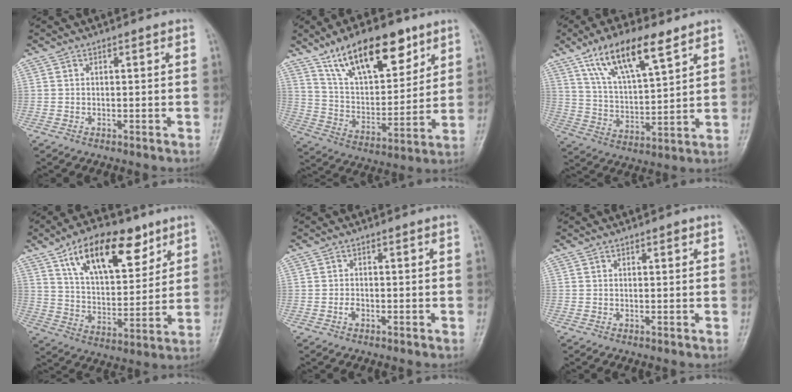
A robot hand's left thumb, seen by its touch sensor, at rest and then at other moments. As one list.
[{"total": 19.0, "force": [11.8, 8.3, 12.3], "torque": [-0.155, -0.050, 0.212]}, {"total": 14.9, "force": [9.0, 5.0, 10.7], "torque": [-0.170, -0.031, 0.168]}, {"total": 18.0, "force": [10.0, 8.7, 12.1], "torque": [-0.154, -0.039, 0.172]}, {"total": 1.2, "force": [-0.5, 0.8, 0.8], "torque": [-0.012, 0.001, -0.012]}, {"total": 1.1, "force": [0.6, 0.5, 0.7], "torque": [-0.001, -0.001, 0.007]}]